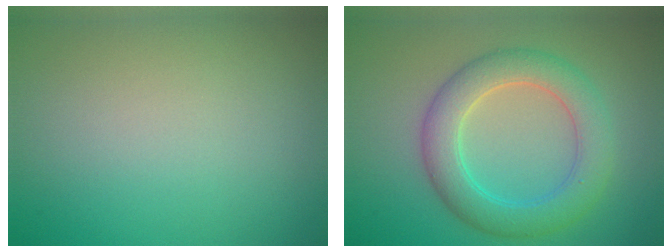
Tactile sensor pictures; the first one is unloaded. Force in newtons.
{"total": 5.4, "press": 5.4, "slide": 0.2}